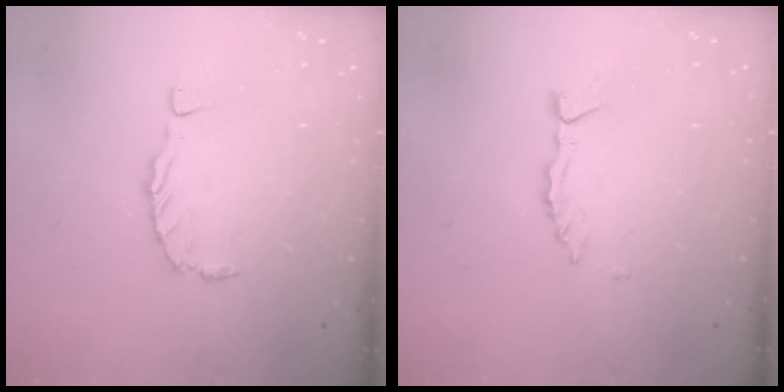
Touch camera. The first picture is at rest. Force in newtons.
{"total": 2.8, "press": 2.7, "slide": 0.3}